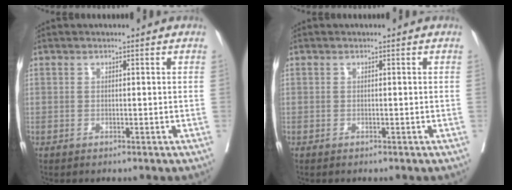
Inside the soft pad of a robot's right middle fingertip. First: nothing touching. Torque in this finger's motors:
{"motor_torque": [0.23, -0.74, -0.01, -0.01]}